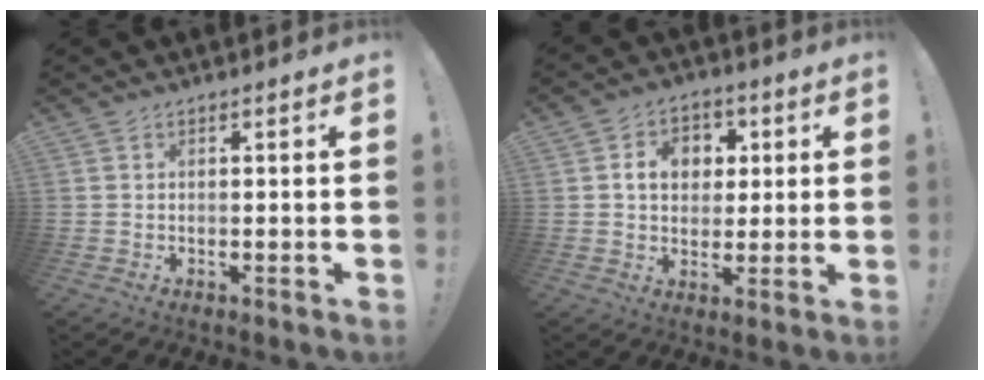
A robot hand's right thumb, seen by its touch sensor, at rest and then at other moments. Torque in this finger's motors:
{"motor_torque": [1.21, 1.40, 0.29, -0.23, 0.01]}